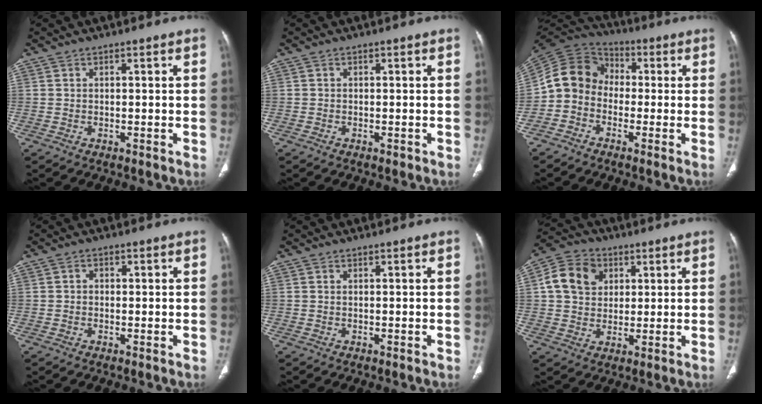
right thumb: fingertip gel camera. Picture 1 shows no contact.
{"total": 0.5, "force": [-0.3, 0.4, 0.2], "torque": [-0.004, 0.001, -0.006]}
{"total": 9.9, "force": [-1.6, 8.5, 4.8], "torque": [-0.086, 0.040, -0.049]}
{"total": 1.0, "force": [0.0, 0.9, 0.5], "torque": [-0.002, 0.003, -0.005]}
{"total": 0.0}
{"total": 10.2, "force": [2.8, 8.4, 5.2], "torque": [-0.081, 0.003, 0.044]}